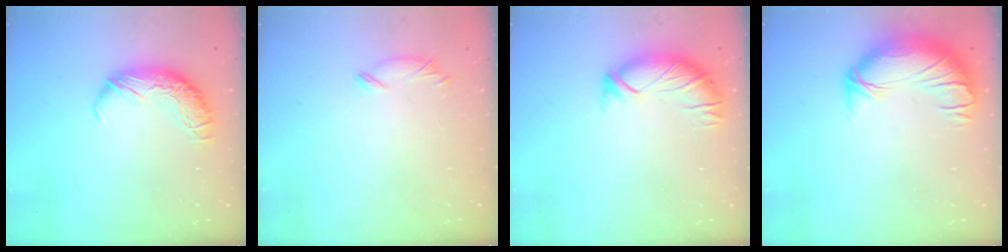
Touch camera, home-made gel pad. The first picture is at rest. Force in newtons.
{"total": 7.4, "press": 7.4, "slide": 0.5}
{"total": 3.1, "press": 2.7, "slide": 1.5}
{"total": 2.5, "press": 1.2, "slide": 2.2}